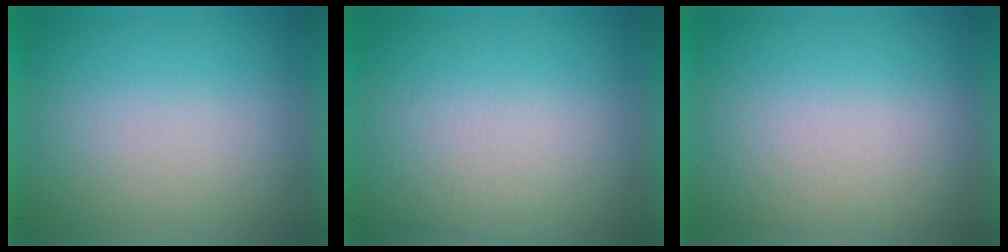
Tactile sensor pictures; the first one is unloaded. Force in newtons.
{"total": 2.6}
{"total": 1.4}